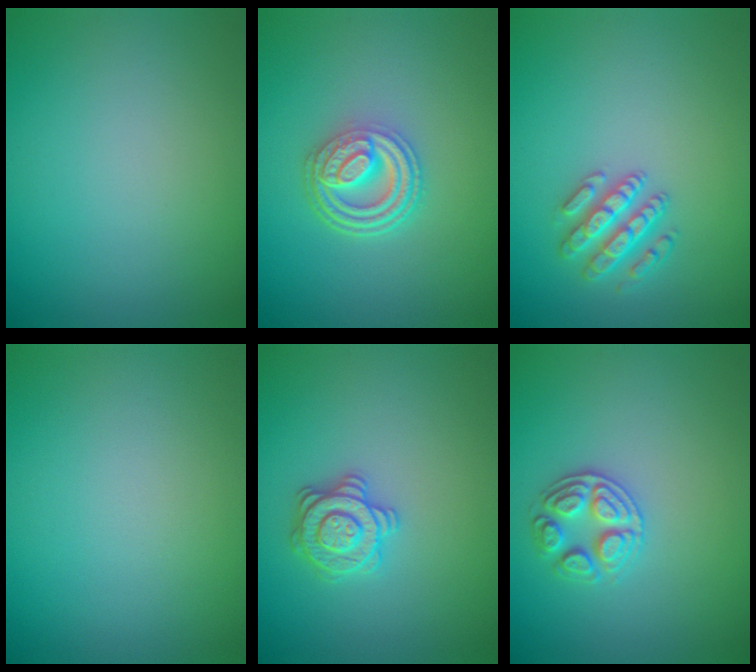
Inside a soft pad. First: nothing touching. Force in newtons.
{"total": 4.8, "press": 3.7, "slide": 3.1}
{"total": 2.9, "press": 2.9, "slide": 0.7}
{"total": 0.0}
{"total": 2.9, "press": 2.8, "slide": 0.4}
{"total": 2.6, "press": 2.6, "slide": 0.5}